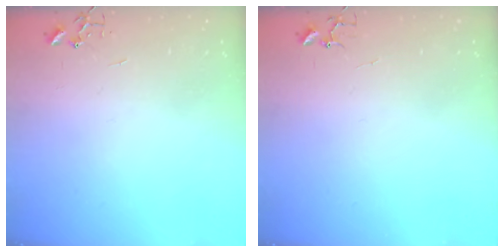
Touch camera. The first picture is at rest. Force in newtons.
{"total": 3.8, "press": 3.8, "slide": 0.4}